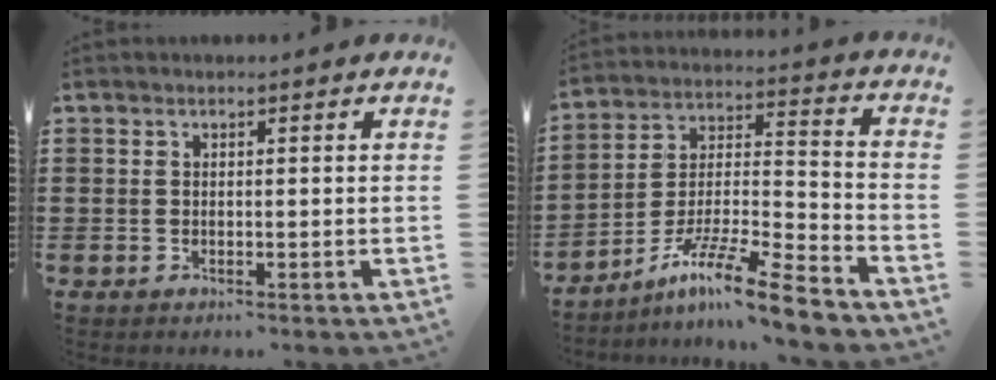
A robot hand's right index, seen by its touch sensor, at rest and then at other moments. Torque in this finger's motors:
{"motor_torque": [1.30, 0.84, 0.39, 0.09]}